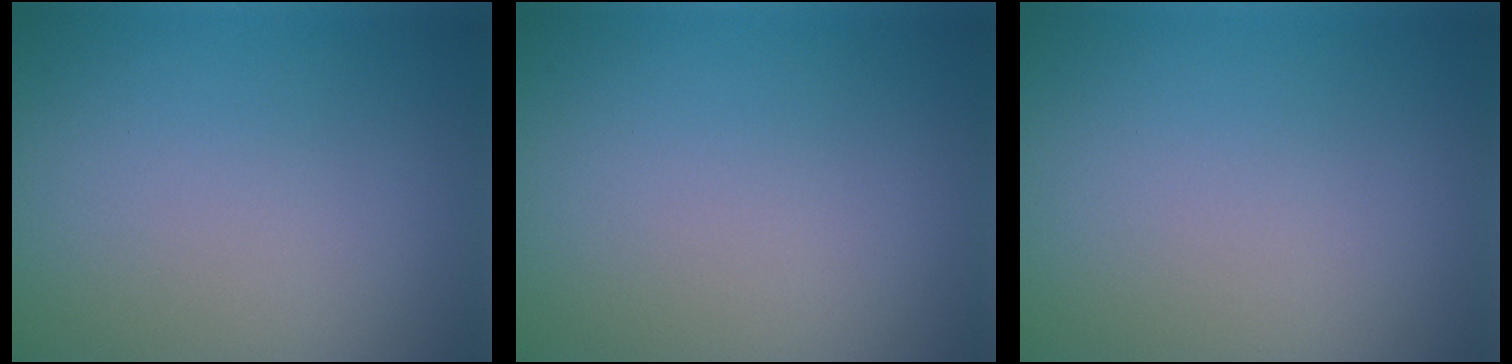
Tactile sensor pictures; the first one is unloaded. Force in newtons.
{"total": 0.0}
{"total": 0.0}